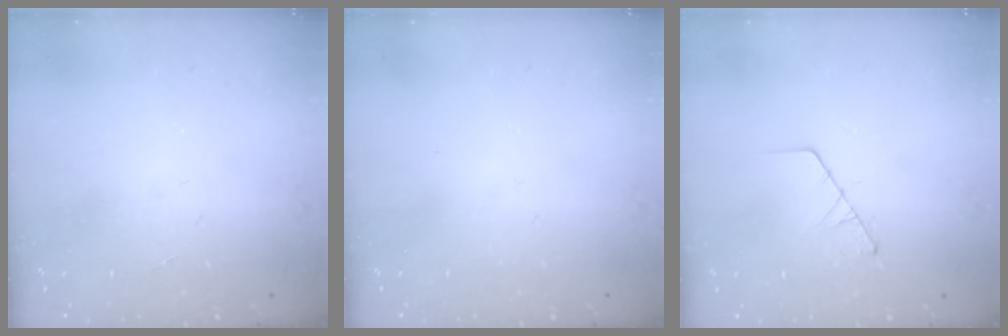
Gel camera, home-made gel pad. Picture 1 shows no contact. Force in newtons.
{"total": 0.0}
{"total": 3.2, "press": 3.2, "slide": 0.2}